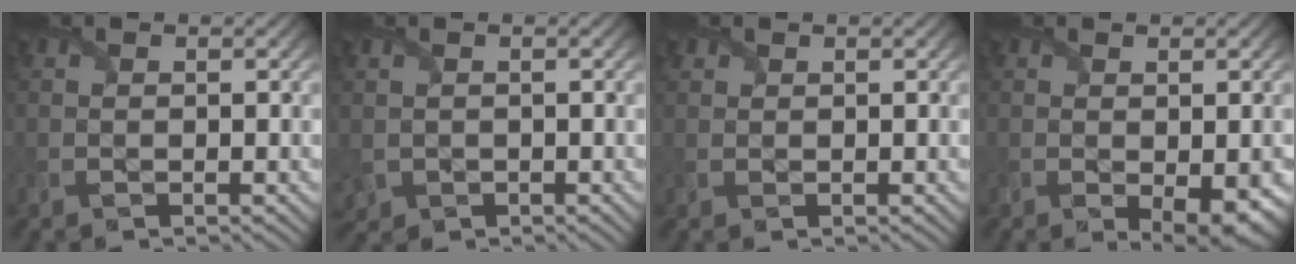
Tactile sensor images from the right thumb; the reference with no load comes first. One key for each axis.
{"total": 1.8, "fx": -0.2, "fy": 1.5, "fz": 0.8, "tx": -0.033, "ty": -0.012, "tz": -0.004}
{"total": 0.9, "fx": 0.7, "fy": 0.5, "fz": 0.0, "tx": -0.004, "ty": 0.000, "tz": 0.017}
{"total": 4.4, "fx": -1.3, "fy": 2.0, "fz": 3.7, "tx": -0.058, "ty": -0.022, "tz": -0.008}